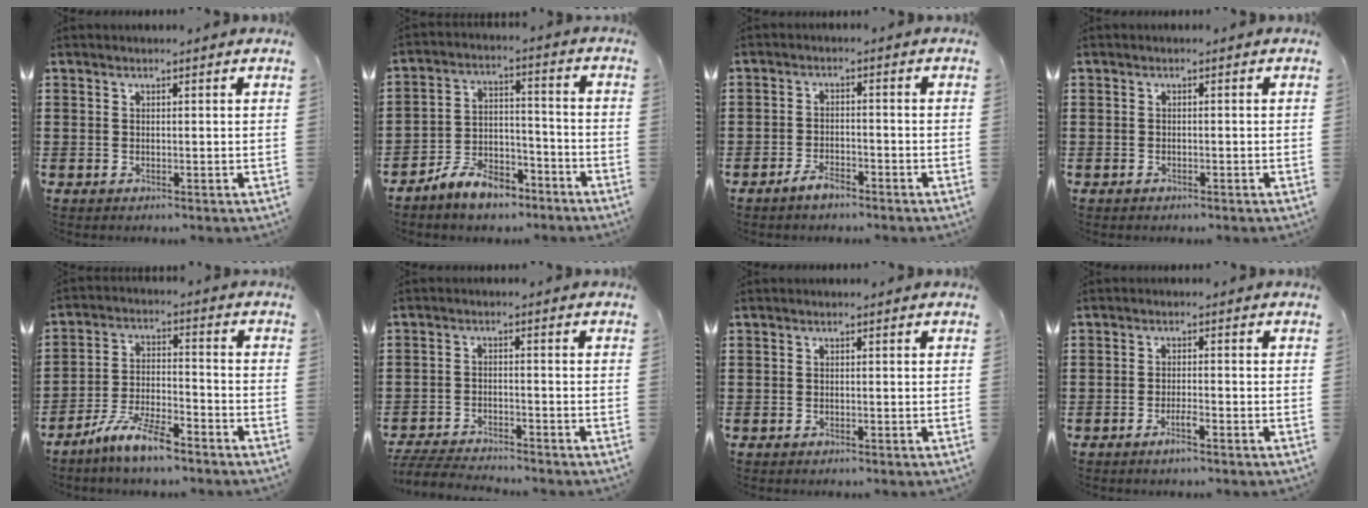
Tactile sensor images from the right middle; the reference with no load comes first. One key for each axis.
{"total": 7.7, "fx": -6.8, "fy": 2.6, "fz": 2.3, "tx": -0.043, "ty": 0.020, "tz": -0.133}
{"total": 3.2, "fx": -2.8, "fy": 1.0, "fz": 1.2, "tx": -0.028, "ty": 0.003, "tz": -0.056}
{"total": 0.9, "fx": -0.8, "fy": 0.4, "fz": 0.0, "tx": -0.001, "ty": -0.001, "tz": -0.018}
{"total": 8.3, "fx": -6.9, "fy": 1.4, "fz": 4.3, "tx": -0.097, "ty": 0.000, "tz": -0.135}
{"total": 4.7, "fx": -4.6, "fy": 0.5, "fz": 0.6, "tx": -0.023, "ty": -0.002, "tz": -0.098}
{"total": 0.7, "fx": -0.7, "fy": 0.3, "fz": 0.0, "tx": -0.001, "ty": -0.002, "tz": -0.014}
{"total": 2.3, "fx": -1.5, "fy": 0.2, "fz": 1.7, "tx": -0.031, "ty": -0.003, "tz": -0.026}